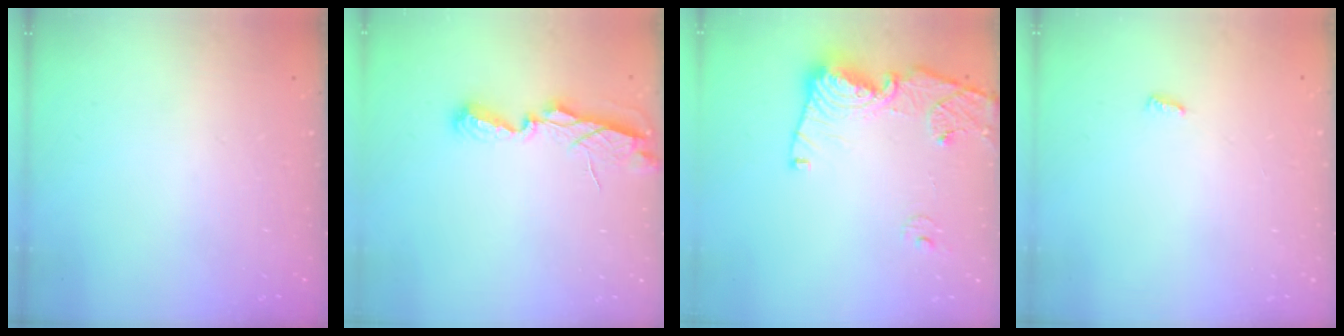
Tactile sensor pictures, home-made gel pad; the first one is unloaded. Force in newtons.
{"total": 6.6, "press": 6.6, "slide": 0.2}
{"total": 14.7, "press": 14.6, "slide": 1.8}
{"total": 2.8, "press": 2.8, "slide": 0.4}